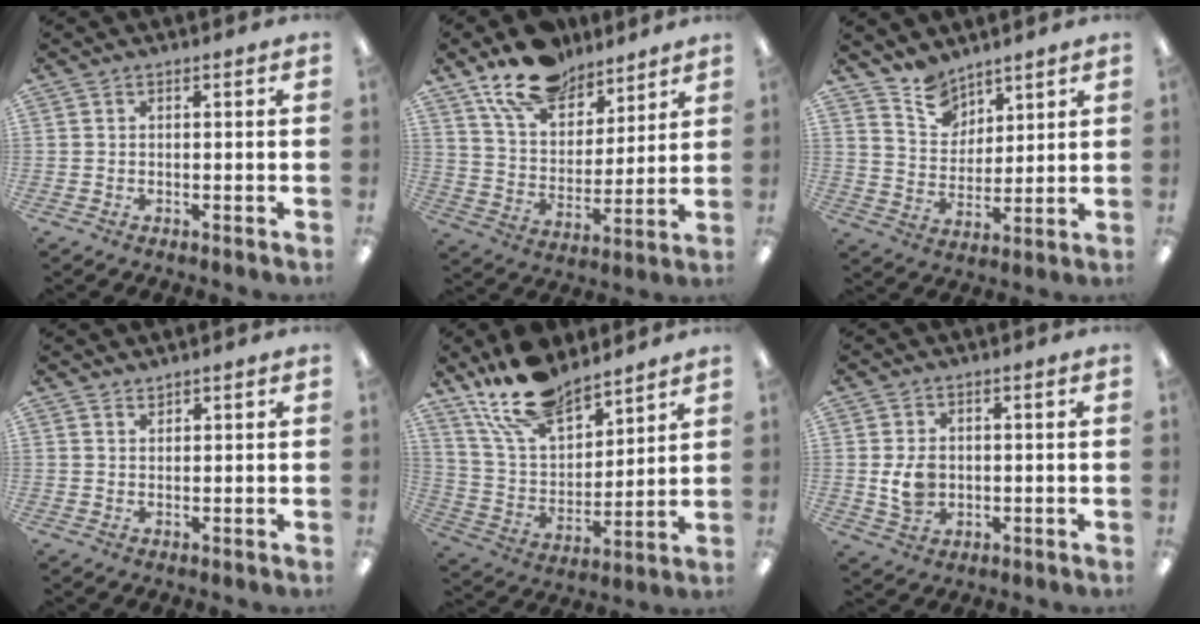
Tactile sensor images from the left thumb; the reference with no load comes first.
{"total": 16.4, "force": [12.4, 8.3, 6.9], "torque": [-0.114, -0.070, 0.227]}
{"total": 9.3, "force": [7.5, 5.2, 1.4], "torque": [-0.039, -0.048, 0.146]}
{"total": 1.5, "force": [1.4, 0.3, 0.0], "torque": [0.008, -0.006, 0.027]}
{"total": 17.9, "force": [14.2, 7.7, 7.7], "torque": [-0.160, -0.080, 0.260]}
{"total": 6.0, "force": [0.1, 4.5, 3.9], "torque": [-0.070, -0.001, 0.001]}